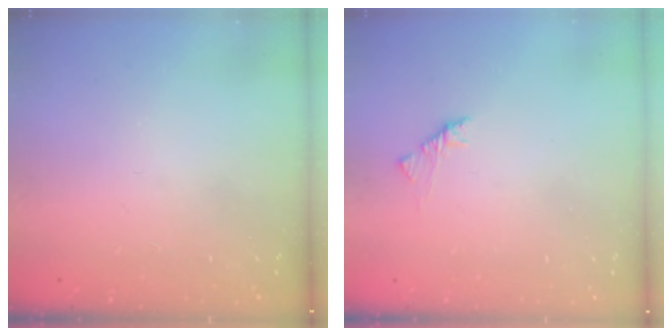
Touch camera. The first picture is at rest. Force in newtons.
{"total": 1.7, "press": 1.6, "slide": 0.5}